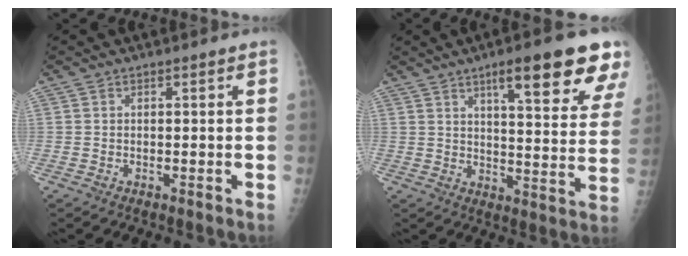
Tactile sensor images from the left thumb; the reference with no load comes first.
{"total": 18.6, "force": [11.2, 4.0, 14.3], "torque": [-0.163, -0.043, 0.147]}